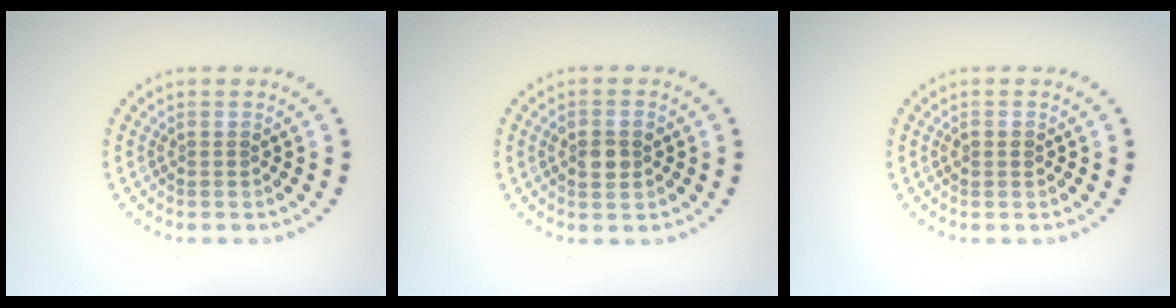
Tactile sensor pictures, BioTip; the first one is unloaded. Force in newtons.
{"total": 2.3, "press": 2.3, "slide": 0.3}
{"total": 1.1, "press": 1.1, "slide": 0.0}